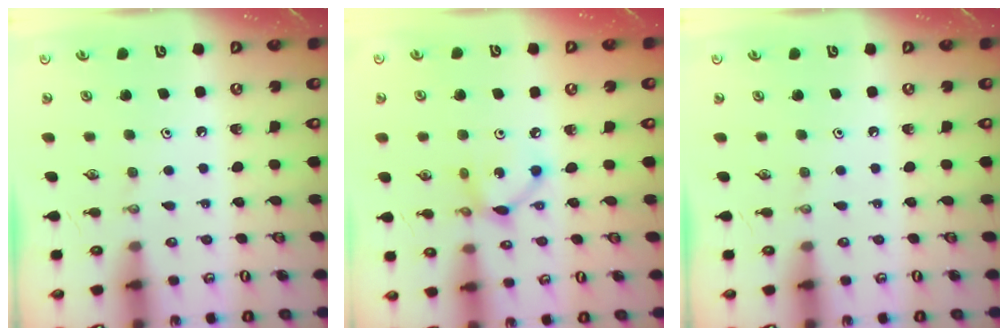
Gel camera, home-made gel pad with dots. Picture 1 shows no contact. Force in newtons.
{"total": 6.0, "press": 6.0, "slide": 0.2}
{"total": 0.0}